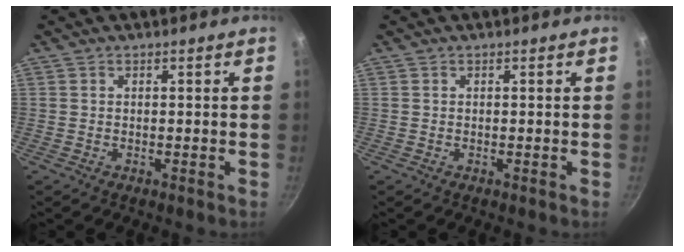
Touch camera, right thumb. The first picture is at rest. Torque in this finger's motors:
{"motor_torque": [-0.02, -0.02, 0.01, 0.01, 0.04]}